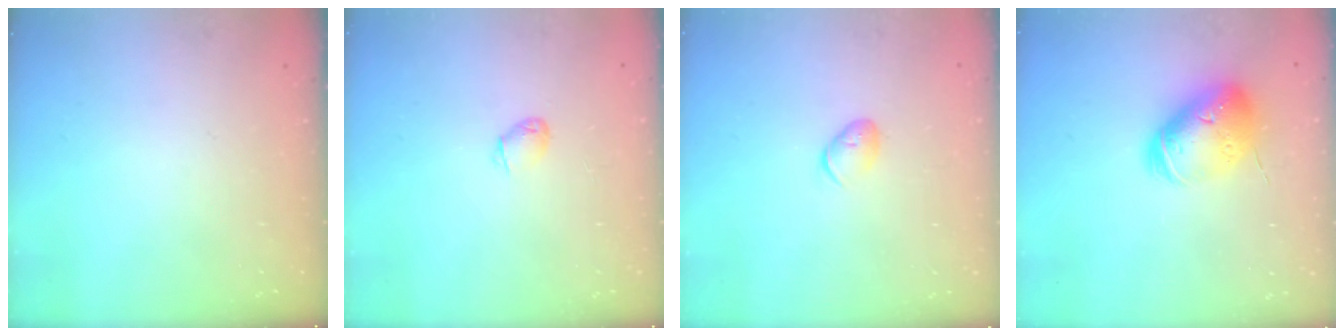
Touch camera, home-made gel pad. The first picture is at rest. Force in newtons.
{"total": 2.3, "press": 2.3, "slide": 0.5}
{"total": 7.1, "press": 7.0, "slide": 1.2}
{"total": 15.7, "press": 15.5, "slide": 2.4}